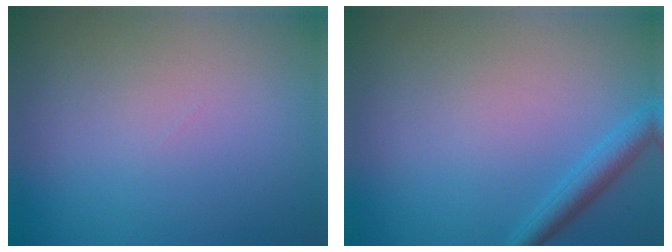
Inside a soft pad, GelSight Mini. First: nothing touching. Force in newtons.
{"total": 2.3, "press": 2.3, "slide": 0.2}